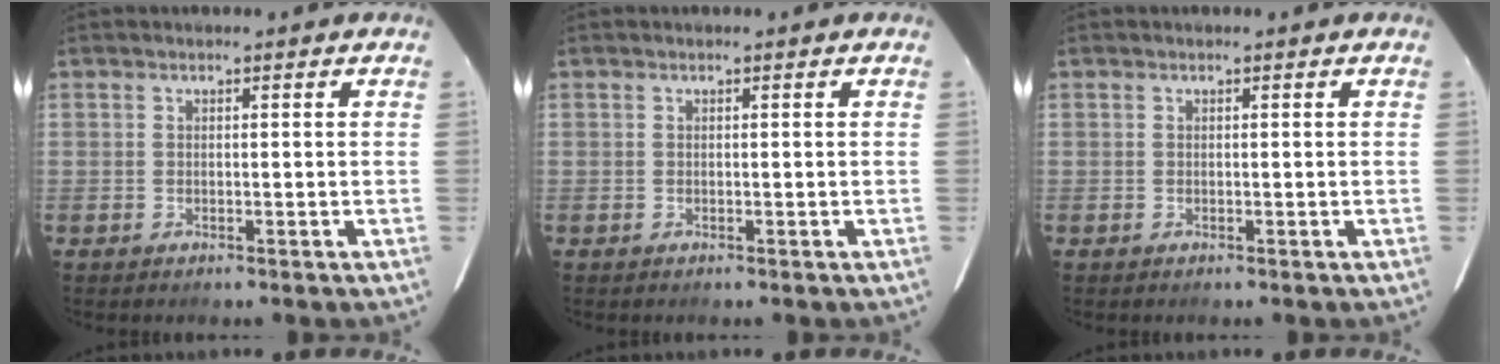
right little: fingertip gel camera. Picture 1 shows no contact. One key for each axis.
{"total": 0.0}
{"total": 0.0}